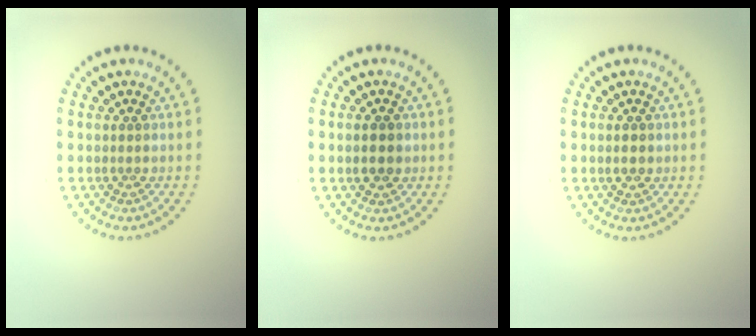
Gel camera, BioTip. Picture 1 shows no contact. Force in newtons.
{"total": 2.4, "press": 2.4, "slide": 0.0}
{"total": 1.0, "press": 1.0, "slide": 0.2}